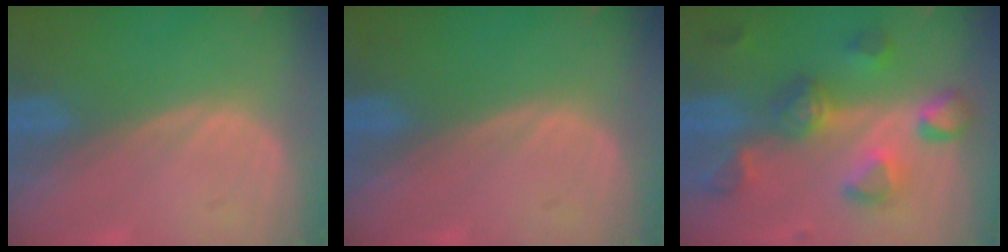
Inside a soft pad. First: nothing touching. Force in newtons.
{"total": 0.0}
{"total": 8.2, "press": 8.0, "slide": 1.9}